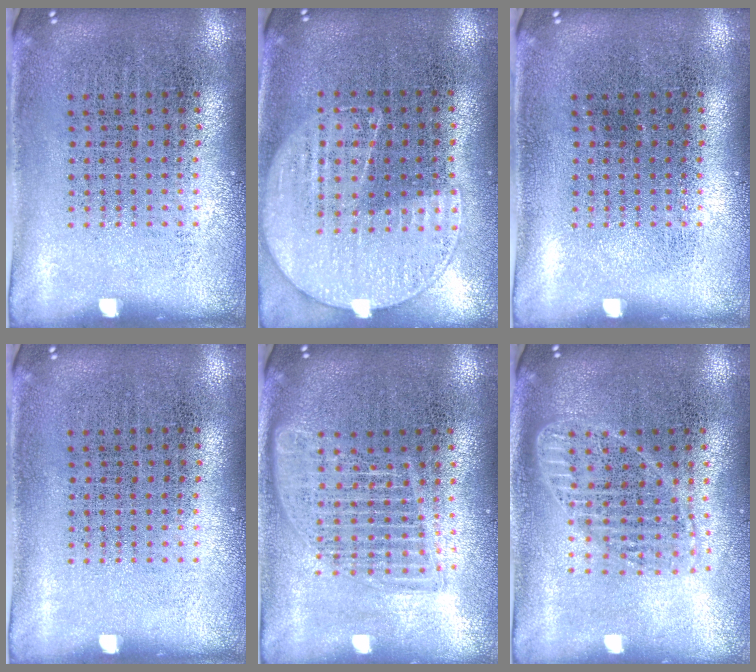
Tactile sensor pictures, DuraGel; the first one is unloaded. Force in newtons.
{"total": 1.1, "press": 1.0, "slide": 0.6}
{"total": 0.0}
{"total": 0.0}
{"total": 1.6, "press": 1.4, "slide": 0.7}
{"total": 1.8, "press": 1.6, "slide": 0.9}